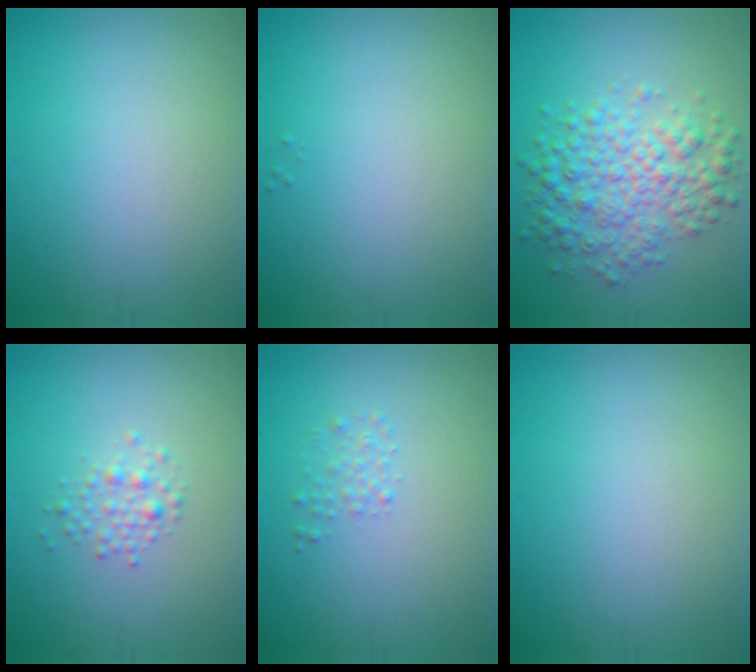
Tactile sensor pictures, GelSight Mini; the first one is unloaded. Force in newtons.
{"total": 0.0}
{"total": 5.6, "press": 5.6, "slide": 0.0}
{"total": 1.6, "press": 1.6, "slide": 0.0}
{"total": 1.0, "press": 1.0, "slide": 0.0}
{"total": 0.0}